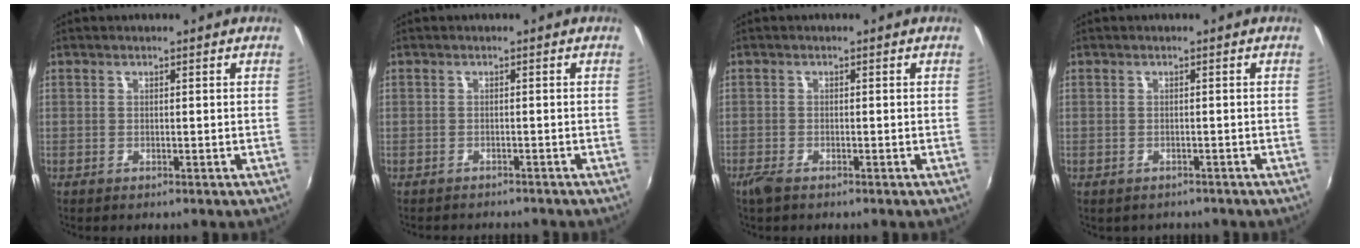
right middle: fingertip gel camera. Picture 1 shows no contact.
{"total": 2.2, "force": [-1.9, 1.0, 0.2], "torque": [-0.010, 0.000, -0.031]}
{"total": 2.3, "force": [-1.7, 0.7, 1.3], "torque": [-0.031, -0.007, -0.036]}
{"total": 1.6, "force": [-1.2, 1.0, 0.3], "torque": [-0.010, -0.006, -0.014]}